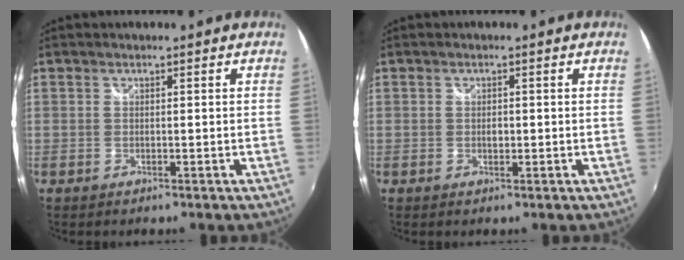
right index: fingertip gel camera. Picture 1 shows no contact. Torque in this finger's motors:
{"motor_torque": [0.35, -0.03, 0.05, 0.02]}